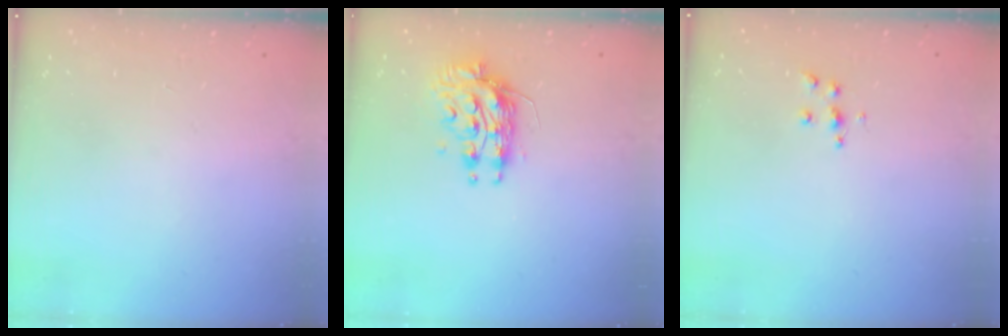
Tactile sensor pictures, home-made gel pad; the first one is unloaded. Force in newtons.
{"total": 9.2, "press": 9.2, "slide": 0.7}
{"total": 5.9, "press": 5.9, "slide": 0.3}